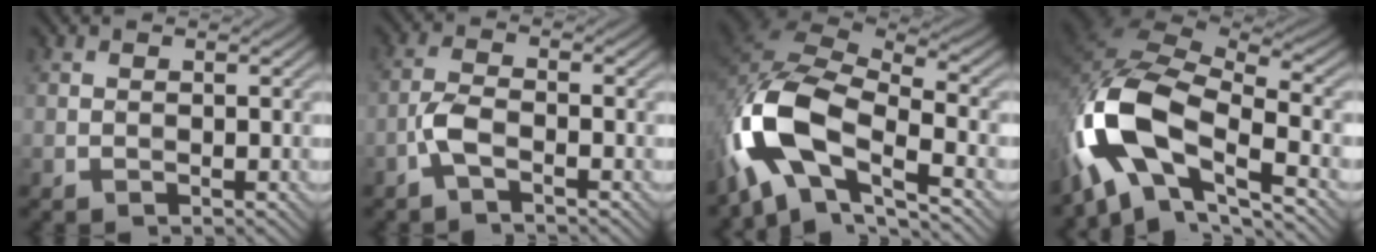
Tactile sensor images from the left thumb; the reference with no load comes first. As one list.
[{"total": 3.3, "force": [-1.9, 1.0, 2.5], "torque": [-0.064, 0.006, -0.048]}, {"total": 14.2, "force": [-6.2, 7.0, 10.6], "torque": [-0.233, -0.017, -0.129]}, {"total": 15.6, "force": [-6.7, 7.6, 11.9], "torque": [-0.256, -0.015, -0.136]}]